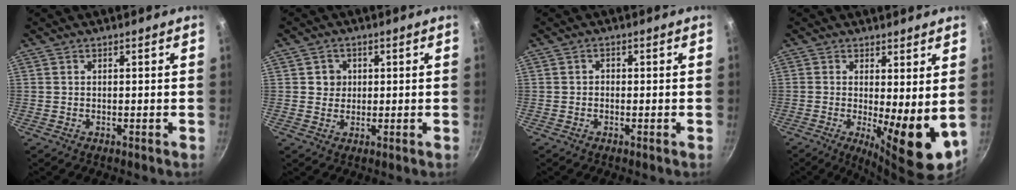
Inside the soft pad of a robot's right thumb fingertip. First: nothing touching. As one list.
[{"total": 3.0, "force": [0.6, 2.9, 0.7], "torque": [0.010, 0.002, 0.006]}, {"total": 0.9, "force": [-0.3, 0.8, 0.4], "torque": [-0.005, 0.003, -0.007]}, {"total": 10.6, "force": [-0.1, 3.1, 10.2], "torque": [-0.133, -0.020, 0.005]}]